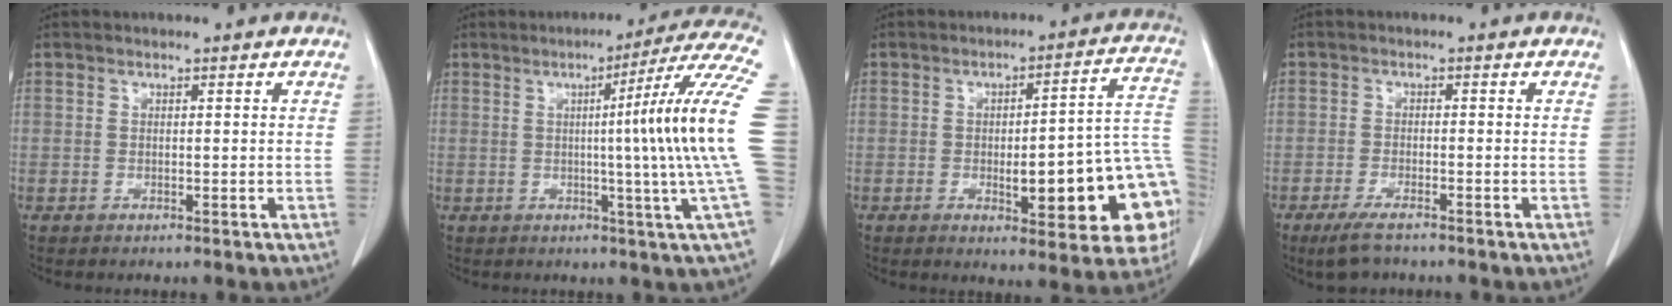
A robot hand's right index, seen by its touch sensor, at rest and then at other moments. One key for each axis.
{"total": 15.6, "fx": 0.2, "fy": -3.1, "fz": 15.3, "tx": -0.186, "ty": 0.001, "tz": -0.008}
{"total": 18.1, "fx": -4.3, "fy": 3.8, "fz": 17.2, "tx": -0.137, "ty": 0.036, "tz": -0.039}
{"total": 4.4, "fx": -3.3, "fy": 1.1, "fz": 2.7, "tx": -0.054, "ty": -0.007, "tz": -0.055}